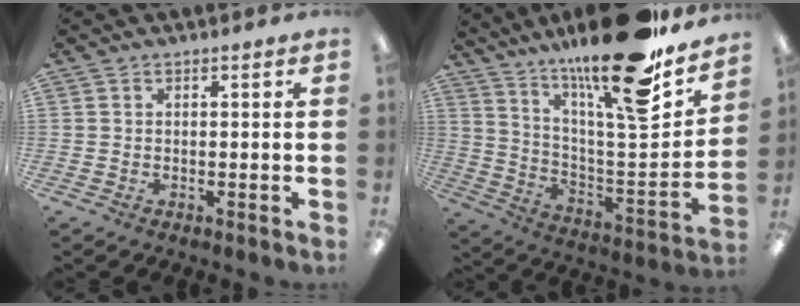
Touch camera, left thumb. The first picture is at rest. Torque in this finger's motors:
{"motor_torque": [1.88, -0.45, 2.04, -0.71, 0.56]}